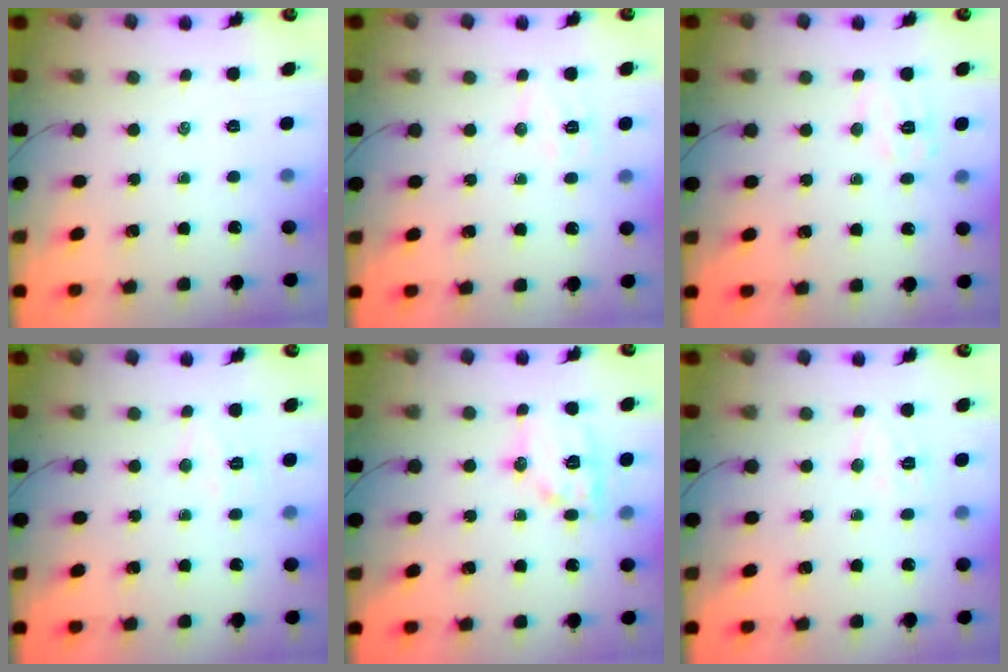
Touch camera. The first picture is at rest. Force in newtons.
{"total": 6.1, "press": 6.0, "slide": 1.2}
{"total": 7.5, "press": 7.4, "slide": 1.2}
{"total": 5.3, "press": 5.2, "slide": 1.1}
{"total": 12.3, "press": 12.3, "slide": 0.6}
{"total": 5.5, "press": 5.4, "slide": 0.8}